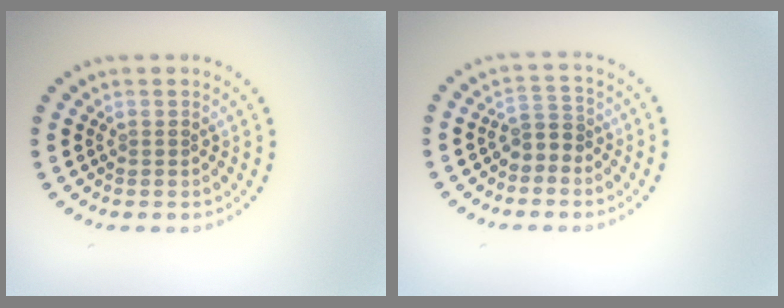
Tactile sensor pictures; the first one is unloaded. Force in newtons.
{"total": 2.0, "press": 1.8, "slide": 1.0}